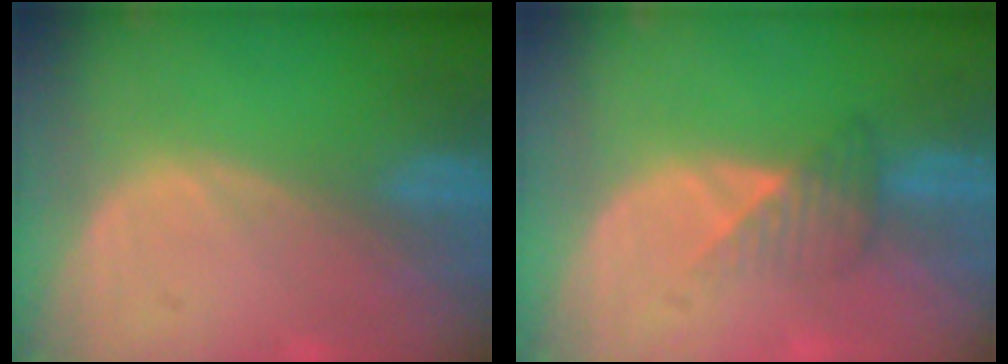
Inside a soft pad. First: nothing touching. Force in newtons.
{"total": 3.3, "press": 3.1, "slide": 1.0}